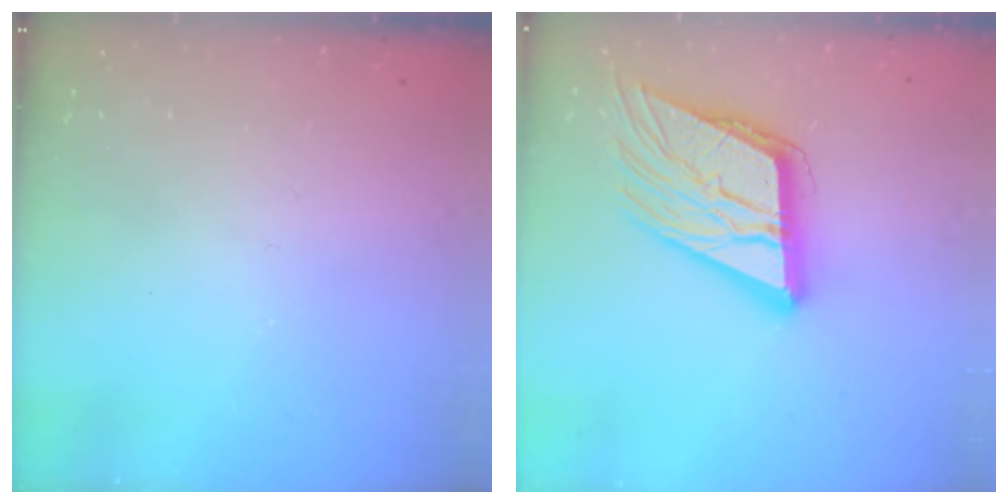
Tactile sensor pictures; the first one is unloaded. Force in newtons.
{"total": 18.7, "press": 18.4, "slide": 3.2}